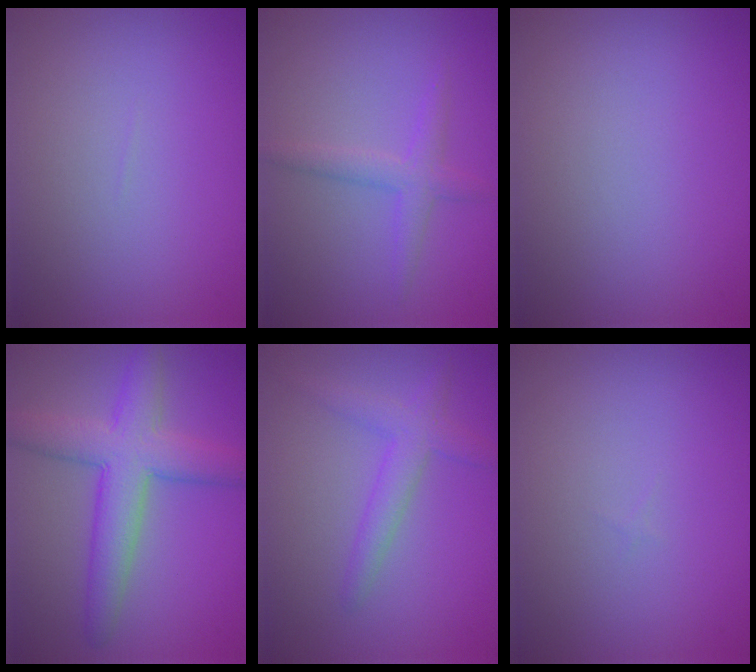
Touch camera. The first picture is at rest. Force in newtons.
{"total": 2.2, "press": 2.2, "slide": 0.1}
{"total": 0.0}
{"total": 6.3, "press": 6.2, "slide": 0.4}
{"total": 2.6, "press": 2.6, "slide": 0.2}
{"total": 0.0}